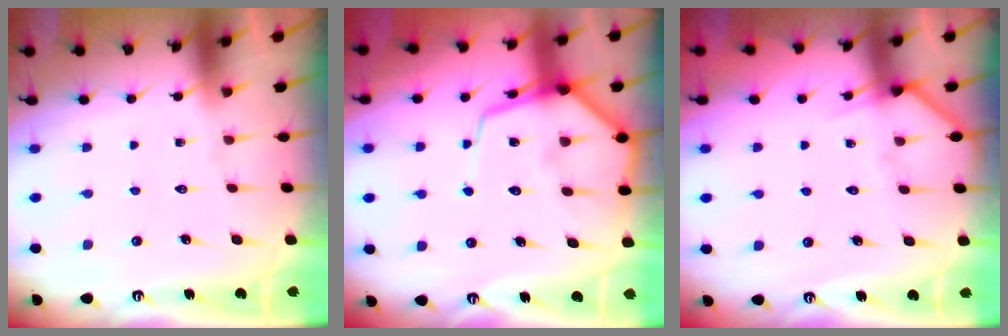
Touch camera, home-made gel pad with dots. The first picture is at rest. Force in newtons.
{"total": 10.7, "press": 10.6, "slide": 1.2}
{"total": 3.1, "press": 3.1, "slide": 0.3}